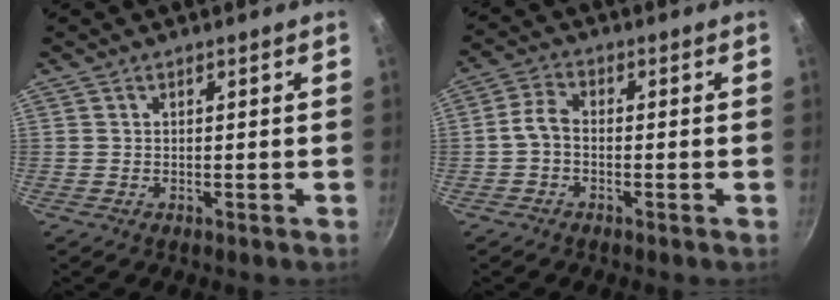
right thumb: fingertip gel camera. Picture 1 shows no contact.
{"total": 3.8, "force": [-1.1, 2.5, 2.6], "torque": [-0.057, 0.024, -0.033]}